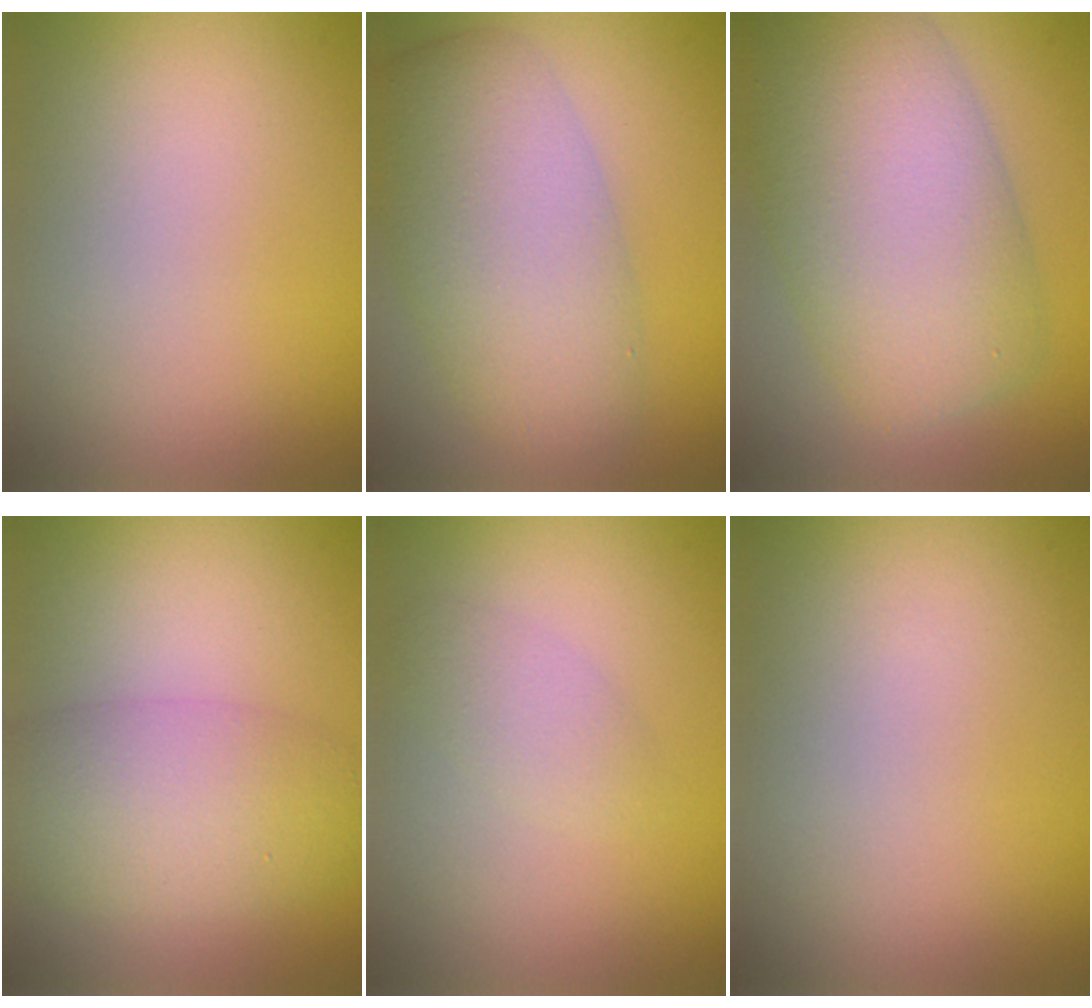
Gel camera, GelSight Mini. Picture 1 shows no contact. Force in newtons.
{"total": 7.6, "press": 7.6, "slide": 0.1}
{"total": 11.3, "press": 11.3, "slide": 0.8}
{"total": 5.5, "press": 5.5, "slide": 0.4}
{"total": 1.8, "press": 1.8, "slide": 0.1}
{"total": 0.0}